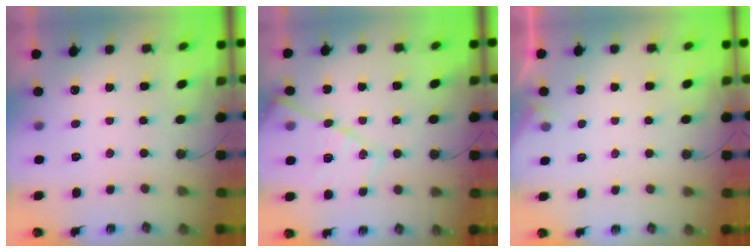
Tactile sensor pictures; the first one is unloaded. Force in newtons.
{"total": 16.0, "press": 16.0, "slide": 1.2}
{"total": 2.2, "press": 2.1, "slide": 0.4}